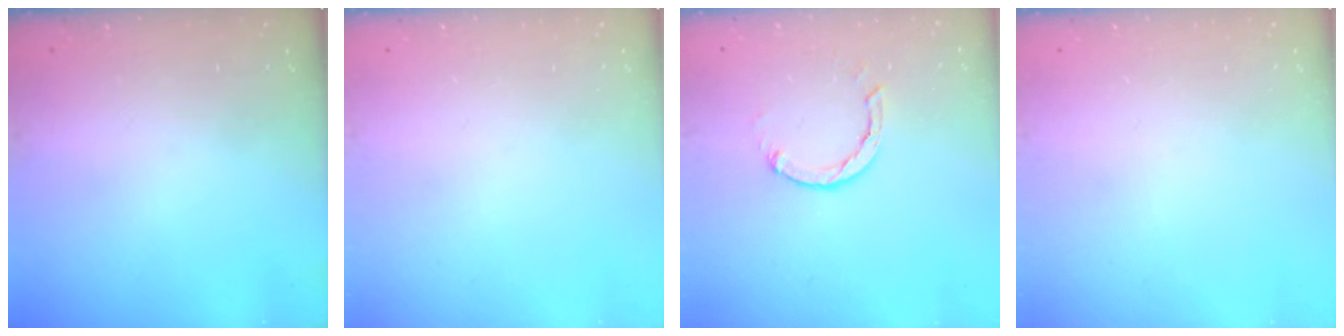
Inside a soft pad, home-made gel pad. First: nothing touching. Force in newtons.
{"total": 0.0}
{"total": 3.4, "press": 3.4, "slide": 0.4}
{"total": 0.0}